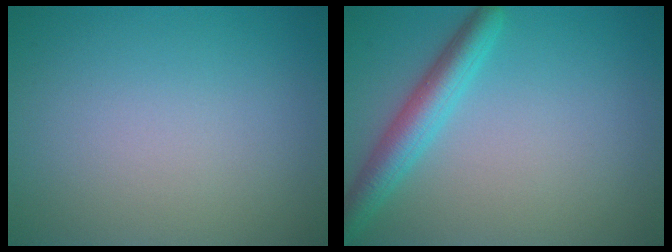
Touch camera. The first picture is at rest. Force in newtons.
{"total": 3.8, "press": 3.8, "slide": 0.2}